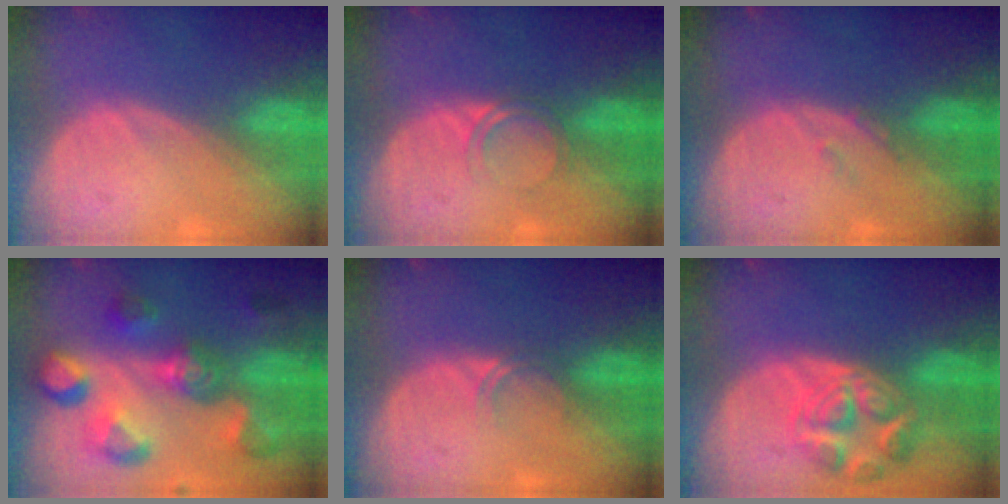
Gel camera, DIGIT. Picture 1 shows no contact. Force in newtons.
{"total": 2.4, "press": 2.4, "slide": 0.2}
{"total": 1.0, "press": 1.0, "slide": 0.2}
{"total": 11.0, "press": 9.9, "slide": 4.9}
{"total": 1.7, "press": 1.4, "slide": 1.0}
{"total": 7.8, "press": 7.0, "slide": 3.5}